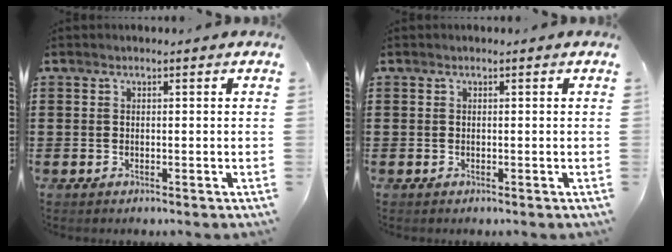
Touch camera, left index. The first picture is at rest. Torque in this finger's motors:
{"motor_torque": [0.00, 0.00, 0.00, 0.00]}